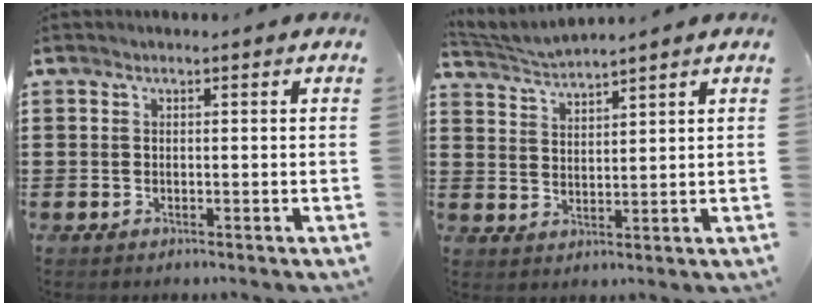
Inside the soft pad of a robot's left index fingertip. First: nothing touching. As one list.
[{"total": 2.9, "force": [2.9, -0.4, 0.2], "torque": [-0.016, -0.014, 0.051]}]